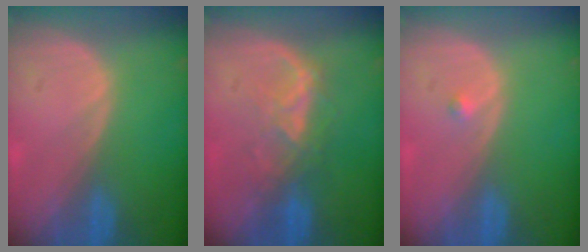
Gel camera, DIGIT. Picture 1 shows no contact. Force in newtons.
{"total": 4.6, "press": 4.6, "slide": 0.6}
{"total": 0.7, "press": 0.7, "slide": 0.1}